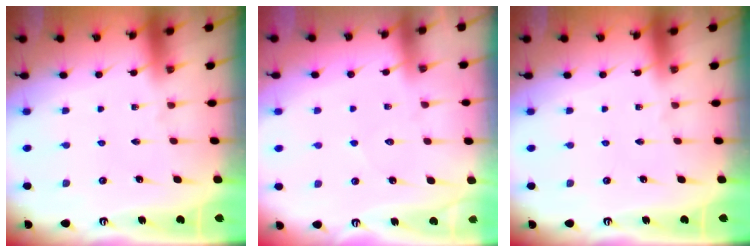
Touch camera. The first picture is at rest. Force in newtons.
{"total": 4.6, "press": 4.5, "slide": 0.5}
{"total": 0.0}